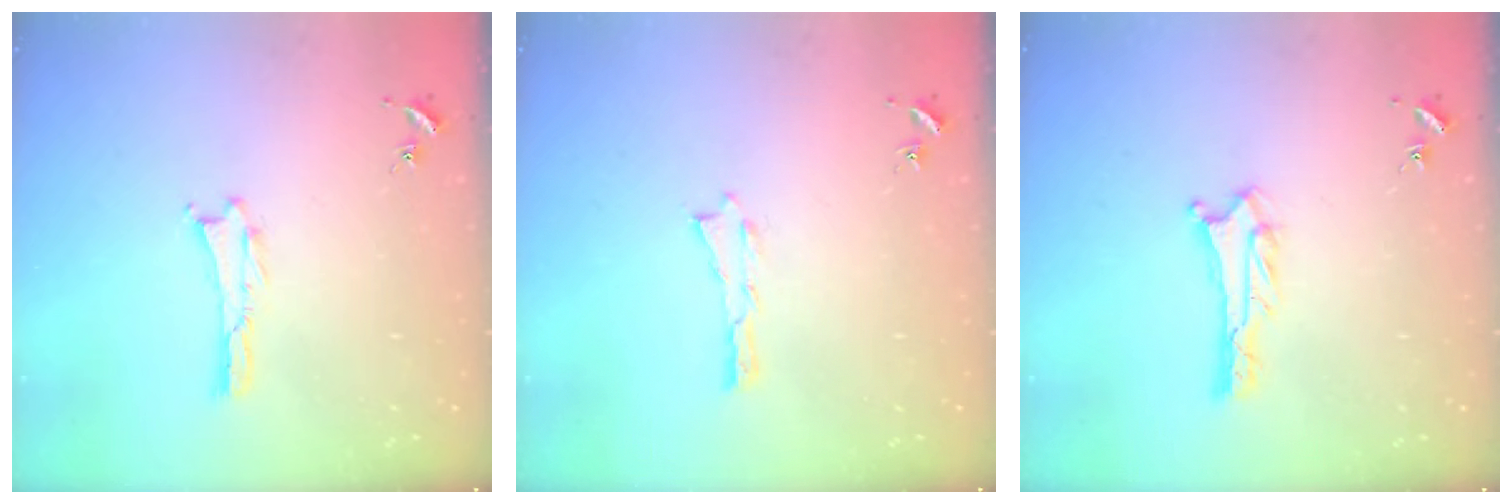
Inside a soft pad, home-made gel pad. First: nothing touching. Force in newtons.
{"total": 0.0}
{"total": 3.3, "press": 3.3, "slide": 0.3}